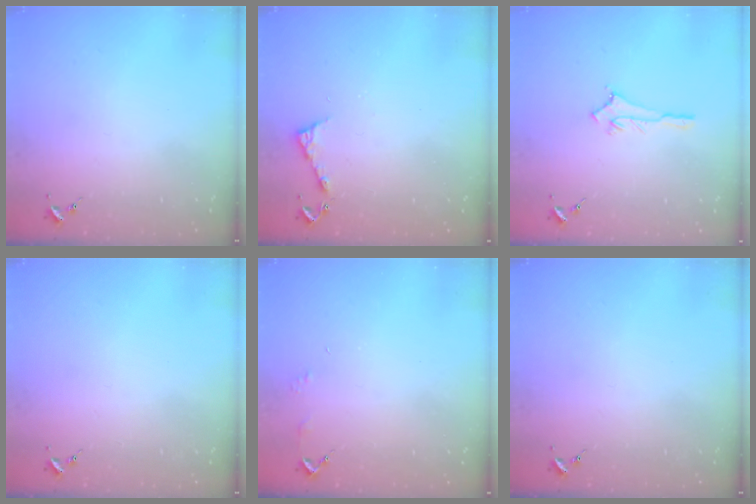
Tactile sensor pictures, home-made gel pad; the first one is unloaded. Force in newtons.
{"total": 4.9, "press": 4.8, "slide": 0.5}
{"total": 2.9, "press": 2.9, "slide": 0.3}
{"total": 0.0}
{"total": 2.9, "press": 2.8, "slide": 0.3}
{"total": 0.0}